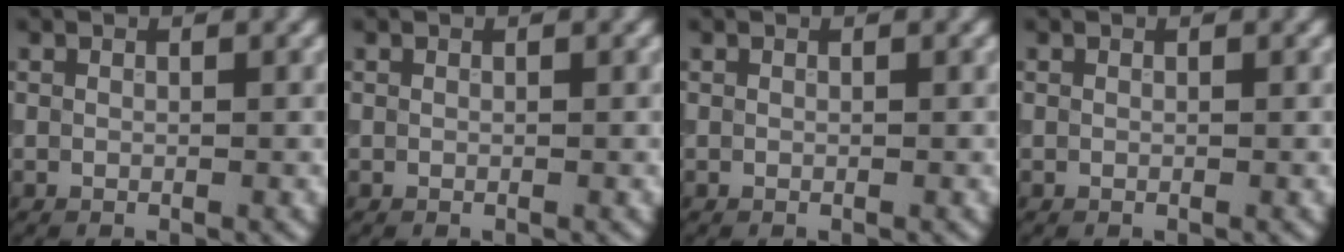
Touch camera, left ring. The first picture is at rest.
{"total": 0.0}
{"total": 0.0}
{"total": 0.0}